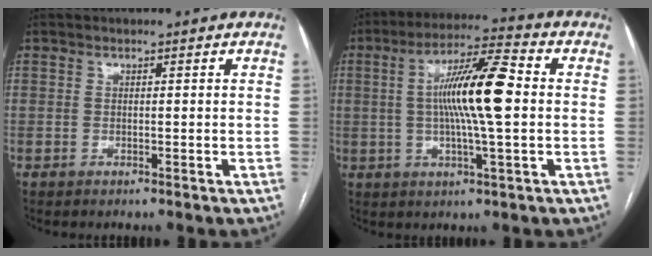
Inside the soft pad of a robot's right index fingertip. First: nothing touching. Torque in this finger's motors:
{"motor_torque": [0.54, -0.06, 0.39, 0.21]}